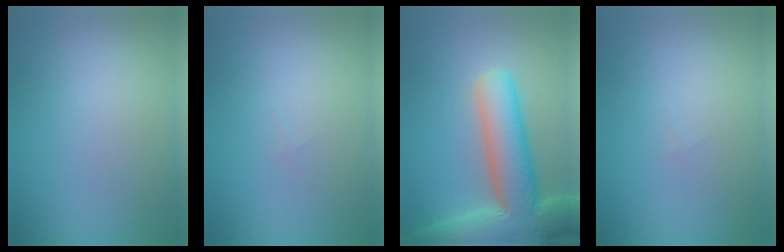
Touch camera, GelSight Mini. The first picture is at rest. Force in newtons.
{"total": 0.0}
{"total": 10.8, "press": 10.8, "slide": 1.0}
{"total": 0.0}